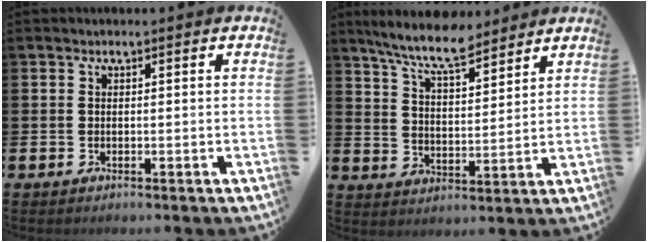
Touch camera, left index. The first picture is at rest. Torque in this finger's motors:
{"motor_torque": [1.05, -1.09, 0.28, 0.21]}